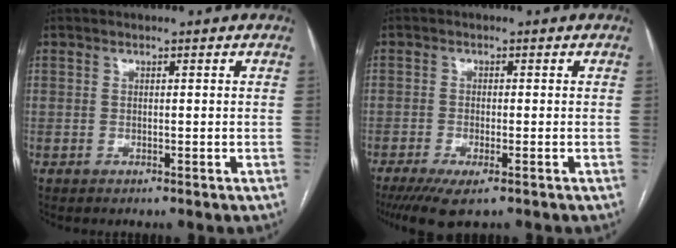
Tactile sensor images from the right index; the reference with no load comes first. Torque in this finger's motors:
{"motor_torque": [0.58, -0.23, 0.00, 0.01]}